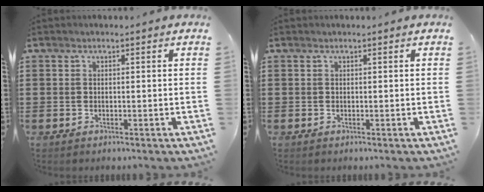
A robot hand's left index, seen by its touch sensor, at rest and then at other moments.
{"total": 0.0}